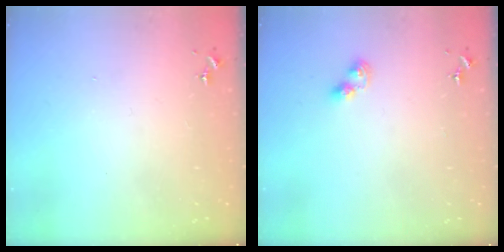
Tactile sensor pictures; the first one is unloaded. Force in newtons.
{"total": 4.9, "press": 4.8, "slide": 0.5}